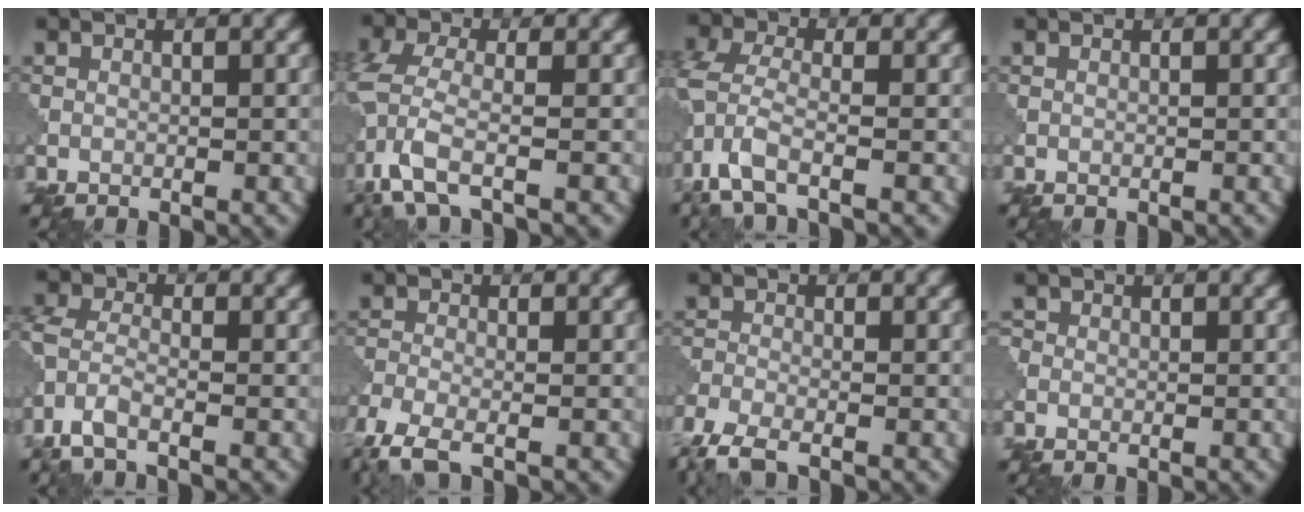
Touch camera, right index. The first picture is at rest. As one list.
[{"total": 5.5, "force": [-2.7, 1.9, 4.5], "torque": [-0.113, -0.005, -0.064]}, {"total": 4.9, "force": [-2.6, 1.7, 3.8], "torque": [-0.091, -0.003, -0.066]}, {"total": 0.0}, {"total": 3.4, "force": [-2.2, 1.4, 2.3], "torque": [-0.060, -0.004, -0.059]}, {"total": 4.3, "force": [-3.1, 1.1, 2.8], "torque": [-0.064, -0.008, -0.075]}, {"total": 3.7, "force": [-3.0, 0.8, 2.1], "torque": [-0.050, -0.011, -0.073]}, {"total": 0.7, "force": [0.2, 0.7, 0.1], "torque": [0.002, 0.000, -0.001]}]